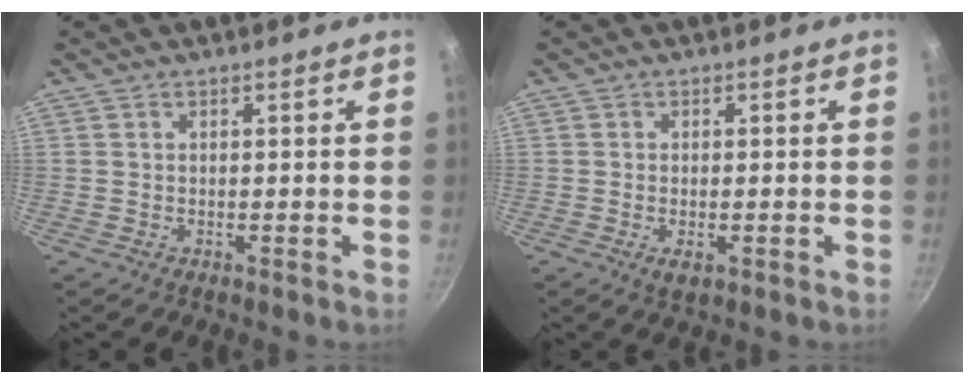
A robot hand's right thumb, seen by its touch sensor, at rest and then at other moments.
{"total": 2.5, "force": [-0.9, 1.1, 2.0], "torque": [-0.037, 0.002, -0.013]}